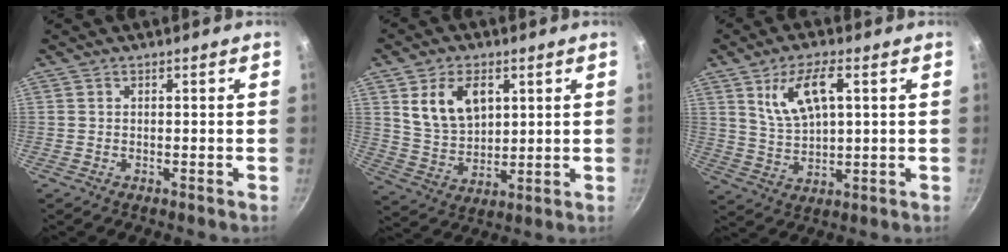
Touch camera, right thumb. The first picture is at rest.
{"total": 11.1, "force": [4.0, 7.3, 7.3], "torque": [-0.113, -0.020, 0.084]}
{"total": 9.7, "force": [3.6, 4.1, 8.1], "torque": [-0.139, -0.005, 0.077]}